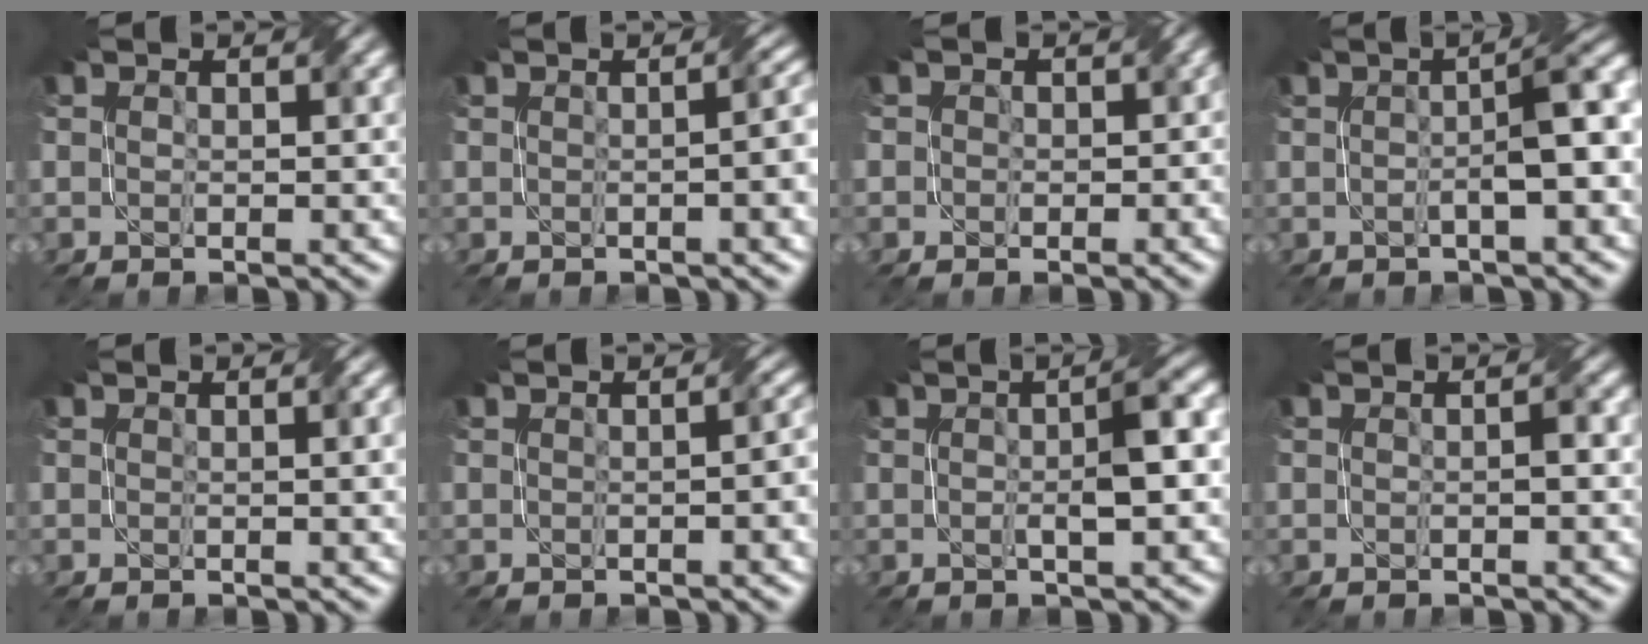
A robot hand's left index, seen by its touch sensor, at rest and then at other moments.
{"total": 5.0, "force": [0.1, 1.9, 4.6], "torque": [-0.029, 0.014, 0.004]}
{"total": 2.1, "force": [0.3, 2.0, 0.8], "torque": [0.003, 0.006, -0.007]}
{"total": 5.6, "force": [0.1, 1.0, 5.5], "torque": [-0.071, 0.016, -0.002]}
{"total": 2.6, "force": [0.6, 0.9, 2.4], "torque": [-0.022, 0.005, 0.009]}
{"total": 3.1, "force": [0.1, 1.0, 2.9], "torque": [-0.026, 0.010, 0.003]}
{"total": 4.2, "force": [0.2, 0.6, 4.2], "torque": [-0.064, 0.009, 0.002]}
{"total": 0.7, "force": [-0.2, 0.1, 0.7], "torque": [-0.013, 0.003, -0.001]}